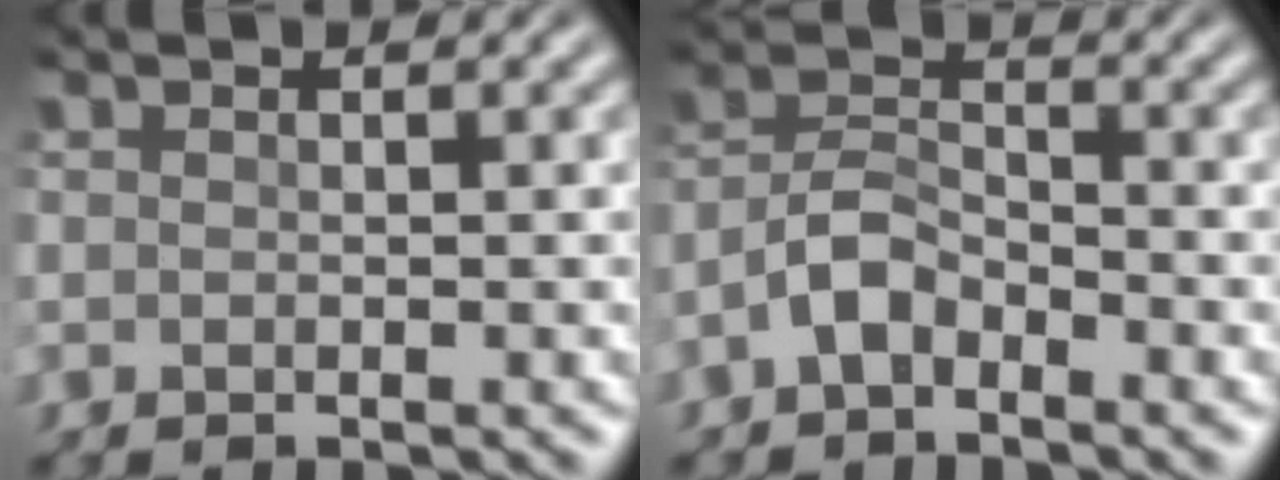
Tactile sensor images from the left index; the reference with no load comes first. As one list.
[{"total": 2.8, "force": [-2.0, 1.2, 1.7], "torque": [-0.036, 0.014, -0.047]}]